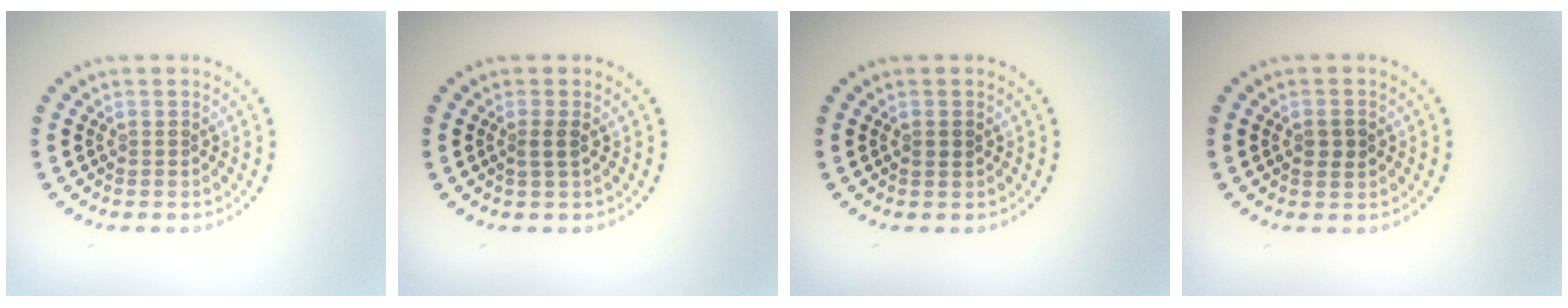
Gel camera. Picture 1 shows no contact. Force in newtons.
{"total": 1.3, "press": 0.9, "slide": 0.9}
{"total": 0.8, "press": 0.7, "slide": 0.4}
{"total": 1.6, "press": 1.6, "slide": 0.1}